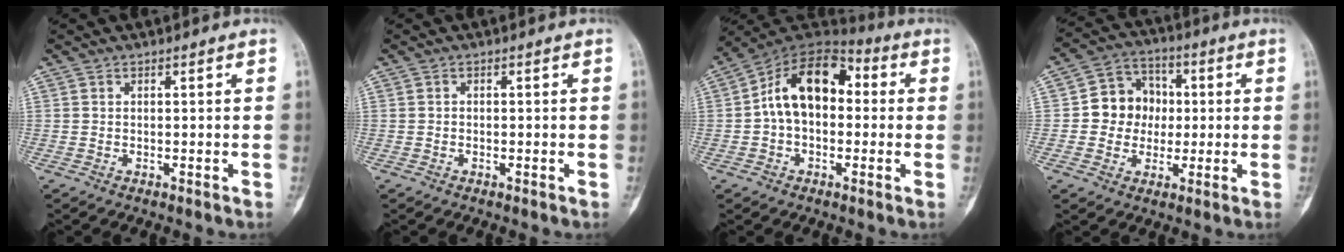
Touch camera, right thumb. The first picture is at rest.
{"total": 0.0}
{"total": 14.5, "force": [0.8, 9.5, 10.9], "torque": [-0.154, 0.045, -0.002]}
{"total": 9.8, "force": [-0.1, 8.9, 4.1], "torque": [-0.019, 0.022, -0.012]}